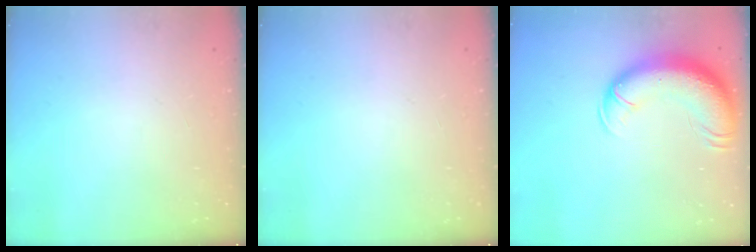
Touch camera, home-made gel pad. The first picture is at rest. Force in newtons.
{"total": 0.0}
{"total": 16.2, "press": 15.8, "slide": 3.6}